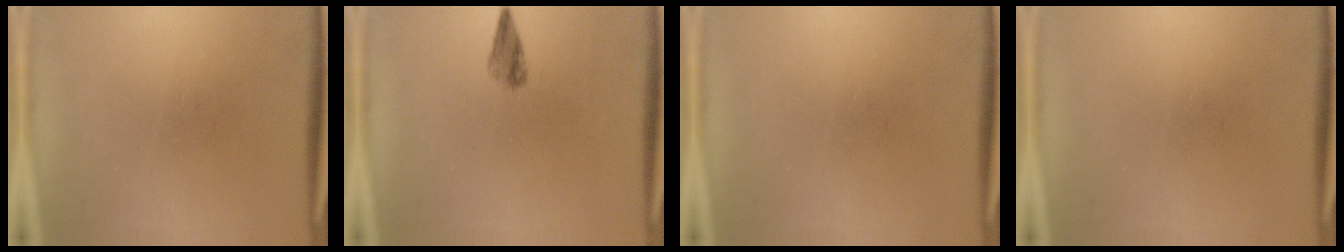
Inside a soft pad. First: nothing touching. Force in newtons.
{"total": 2.0}
{"total": 0.0}
{"total": 0.0}